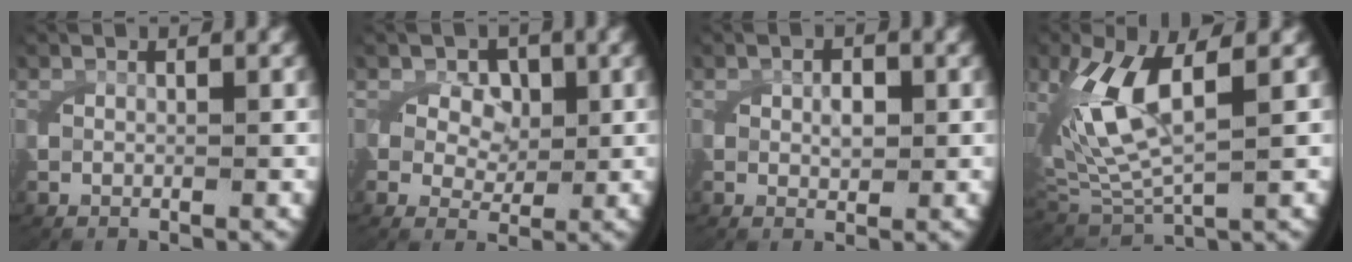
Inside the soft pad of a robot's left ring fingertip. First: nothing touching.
{"total": 4.2, "force": [0.6, 3.8, 1.8], "torque": [-0.044, -0.025, 0.013]}
{"total": 1.7, "force": [0.1, 1.1, 1.3], "torque": [-0.019, -0.009, 0.007]}
{"total": 7.8, "force": [1.6, 4.6, 6.1], "torque": [-0.157, -0.006, 0.040]}